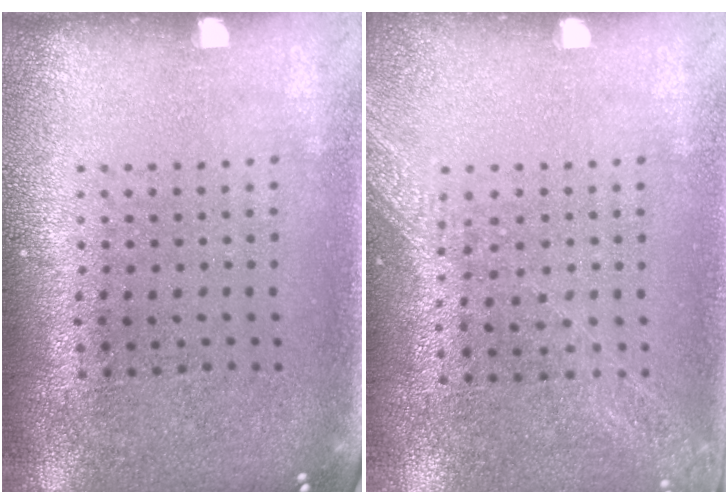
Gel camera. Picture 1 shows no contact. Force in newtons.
{"total": 1.1, "press": 1.1, "slide": 0.2}